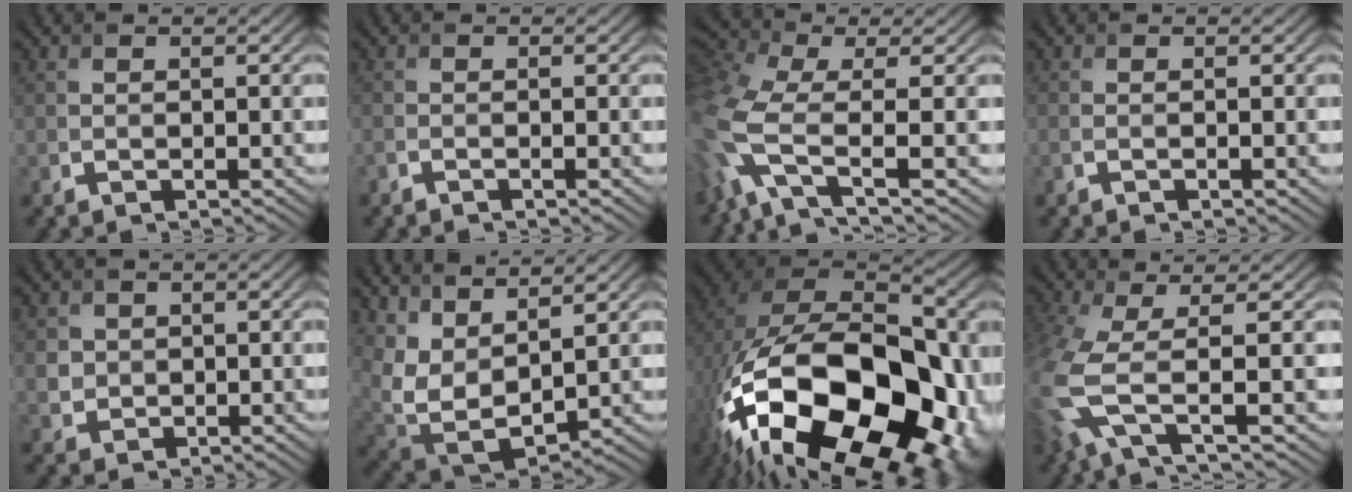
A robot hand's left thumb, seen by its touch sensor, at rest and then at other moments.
{"total": 1.1, "force": [-0.7, 0.1, 0.8], "torque": [-0.014, 0.000, -0.018]}
{"total": 11.3, "force": [-2.0, 4.9, 10.0], "torque": [-0.272, -0.008, -0.052]}
{"total": 1.1, "force": [-0.4, 0.2, 1.0], "torque": [-0.023, -0.001, -0.011]}
{"total": 2.3, "force": [0.4, 2.2, 0.7], "torque": [-0.022, -0.006, 0.008]}
{"total": 10.5, "force": [5.4, 5.4, 7.2], "torque": [-0.184, -0.003, 0.119]}
{"total": 23.3, "force": [-7.9, 14.0, 16.9], "torque": [-0.340, -0.050, -0.101]}
{"total": 8.5, "force": [-1.2, 2.8, 8.0], "torque": [-0.189, -0.014, -0.035]}